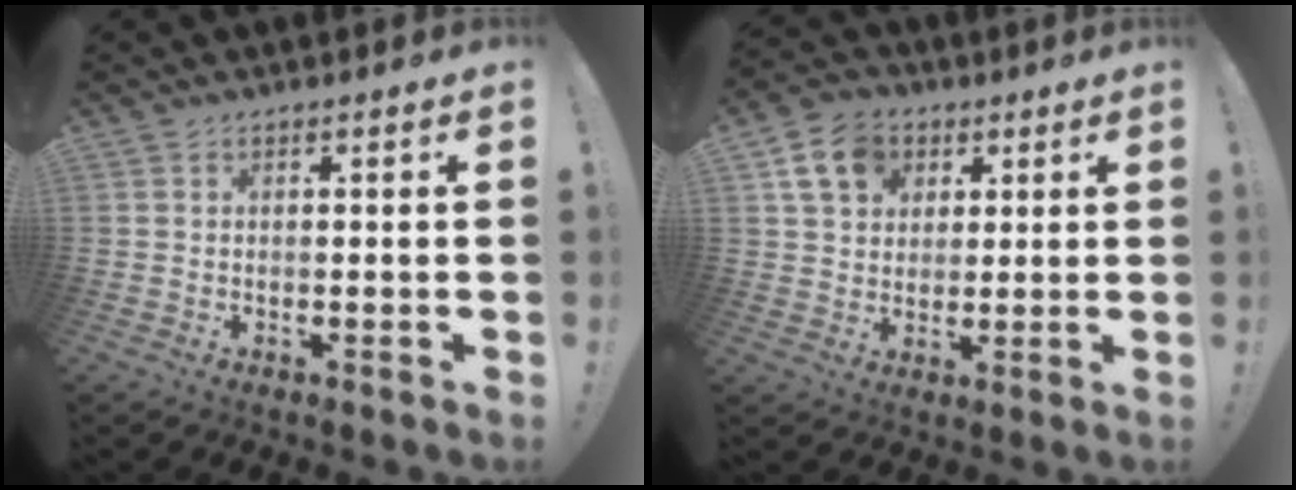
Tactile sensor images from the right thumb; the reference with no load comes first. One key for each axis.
{"total": 11.4, "fx": 5.0, "fy": 9.0, "fz": 4.9, "tx": -0.071, "ty": -0.017, "tz": 0.099}